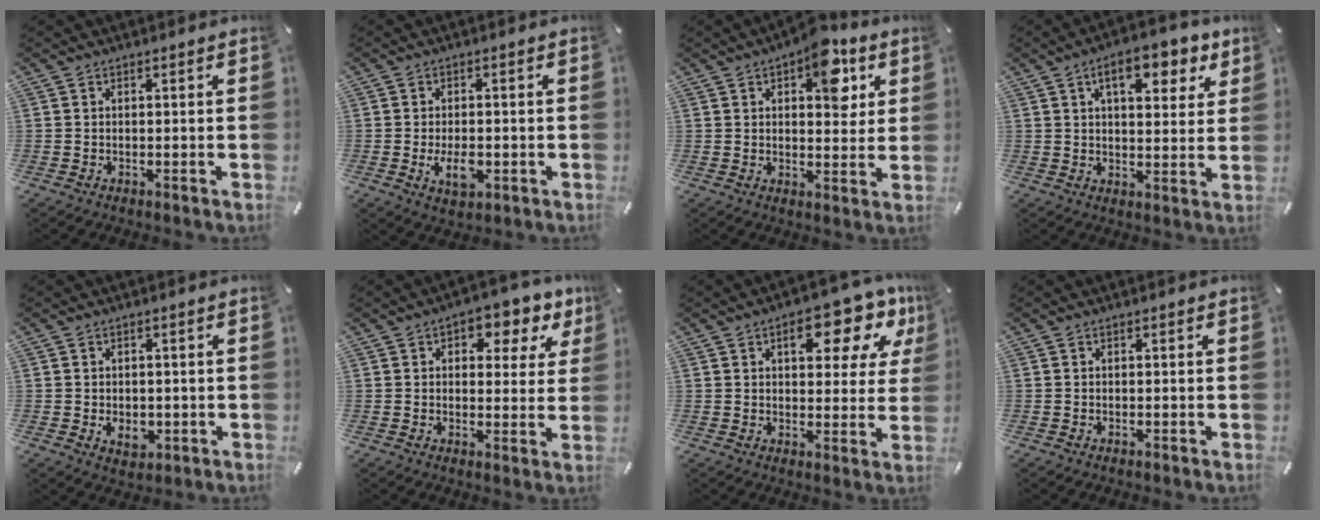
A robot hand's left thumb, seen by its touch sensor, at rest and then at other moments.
{"total": 5.6, "force": [-1.4, 3.1, 4.4], "torque": [-0.091, -0.005, -0.028]}
{"total": 11.4, "force": [5.1, 6.0, 8.2], "torque": [-0.093, -0.019, 0.083]}
{"total": 10.4, "force": [5.7, 5.1, 7.0], "torque": [-0.089, -0.018, 0.091]}
{"total": 3.9, "force": [-0.6, 3.0, 2.3], "torque": [-0.030, -0.004, -0.012]}
{"total": 7.0, "force": [3.2, 4.7, 4.1], "torque": [-0.045, -0.017, 0.049]}
{"total": 14.2, "force": [7.0, 7.1, 10.1], "torque": [-0.113, -0.035, 0.109]}
{"total": 0.0}